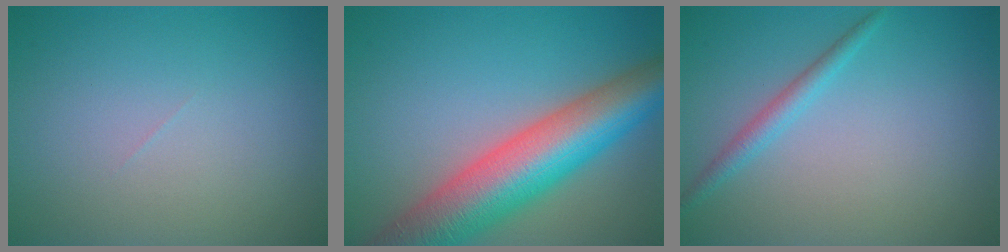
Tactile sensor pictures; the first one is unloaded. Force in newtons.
{"total": 11.3, "press": 11.3, "slide": 0.6}
{"total": 1.8, "press": 1.7, "slide": 0.1}